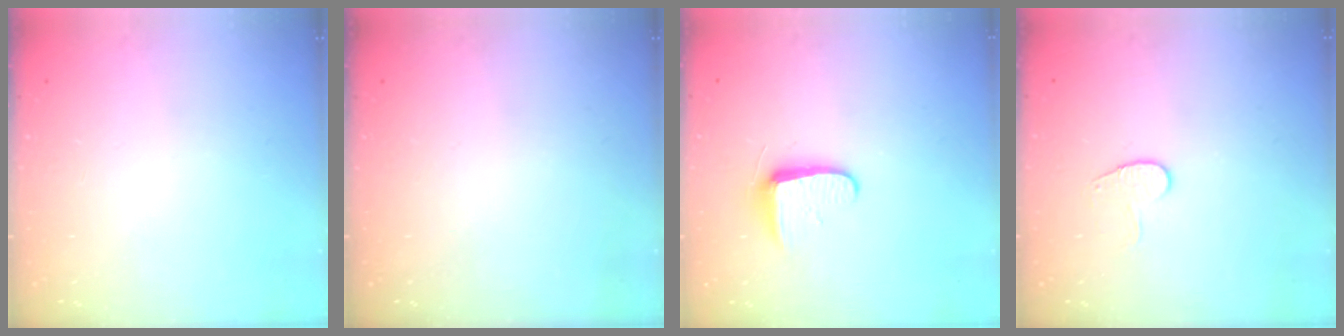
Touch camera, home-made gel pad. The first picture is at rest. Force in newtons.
{"total": 0.0}
{"total": 7.1, "press": 7.0, "slide": 0.9}
{"total": 7.7, "press": 7.6, "slide": 0.5}